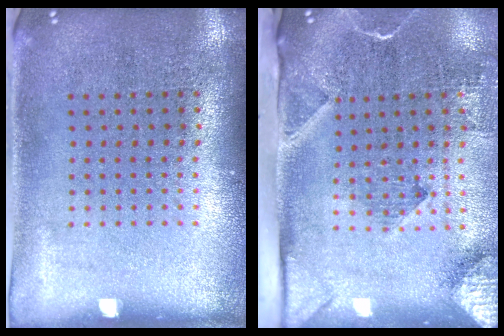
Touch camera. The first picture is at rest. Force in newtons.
{"total": 3.2, "press": 2.2, "slide": 2.3}